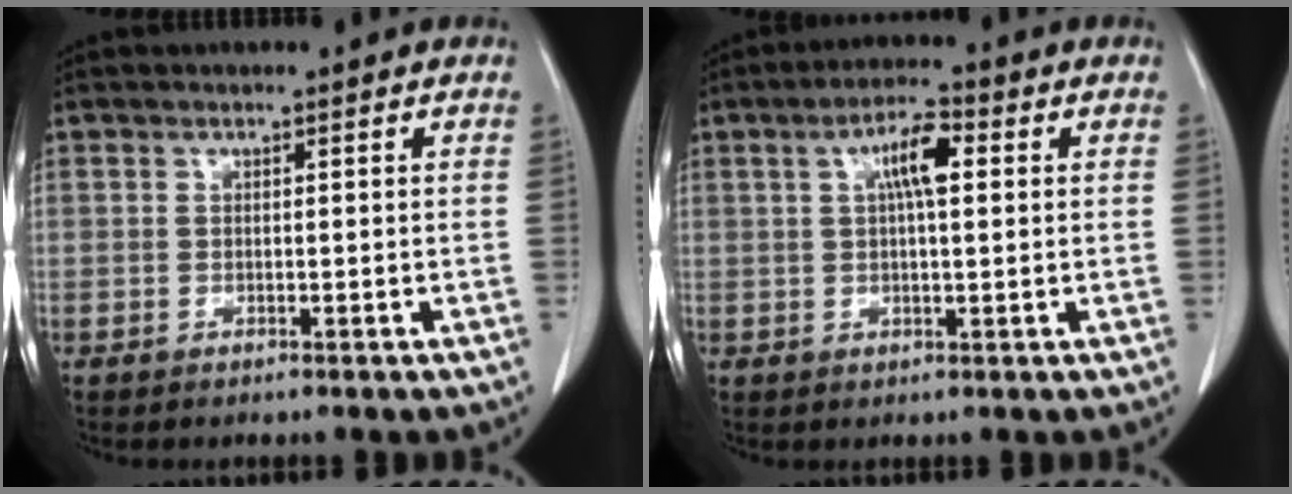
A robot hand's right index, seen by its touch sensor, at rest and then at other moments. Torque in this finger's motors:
{"motor_torque": [0.67, 0.14, 0.15, 0.05]}